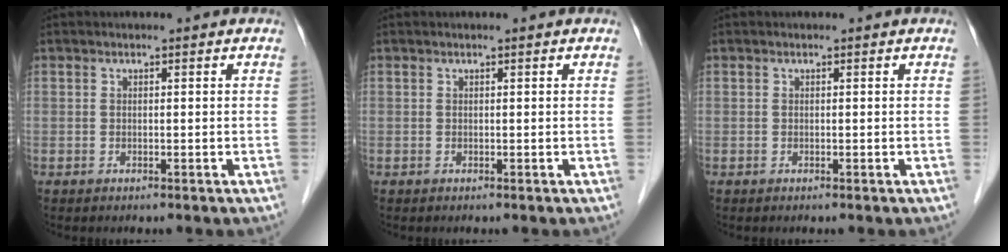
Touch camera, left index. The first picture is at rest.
{"total": 0.0}
{"total": 0.0}